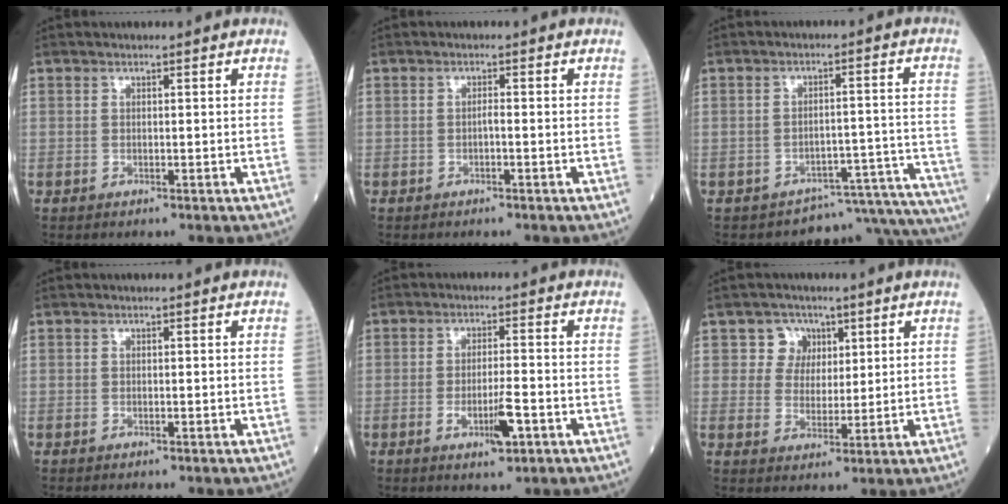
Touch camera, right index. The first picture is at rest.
{"total": 0.7, "force": [-0.3, 0.1, 0.6], "torque": [-0.012, 0.001, -0.007]}
{"total": 13.2, "force": [-13.1, 1.5, -0.6], "torque": [0.043, 0.063, -0.160]}
{"total": 0.0}
{"total": 5.3, "force": [-2.0, 0.8, 4.8], "torque": [-0.085, -0.005, -0.029]}
{"total": 4.7, "force": [2.1, 4.1, 0.5], "torque": [-0.005, 0.008, 0.037]}